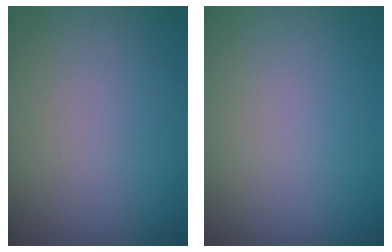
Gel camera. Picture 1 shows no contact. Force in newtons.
{"total": 0.0}